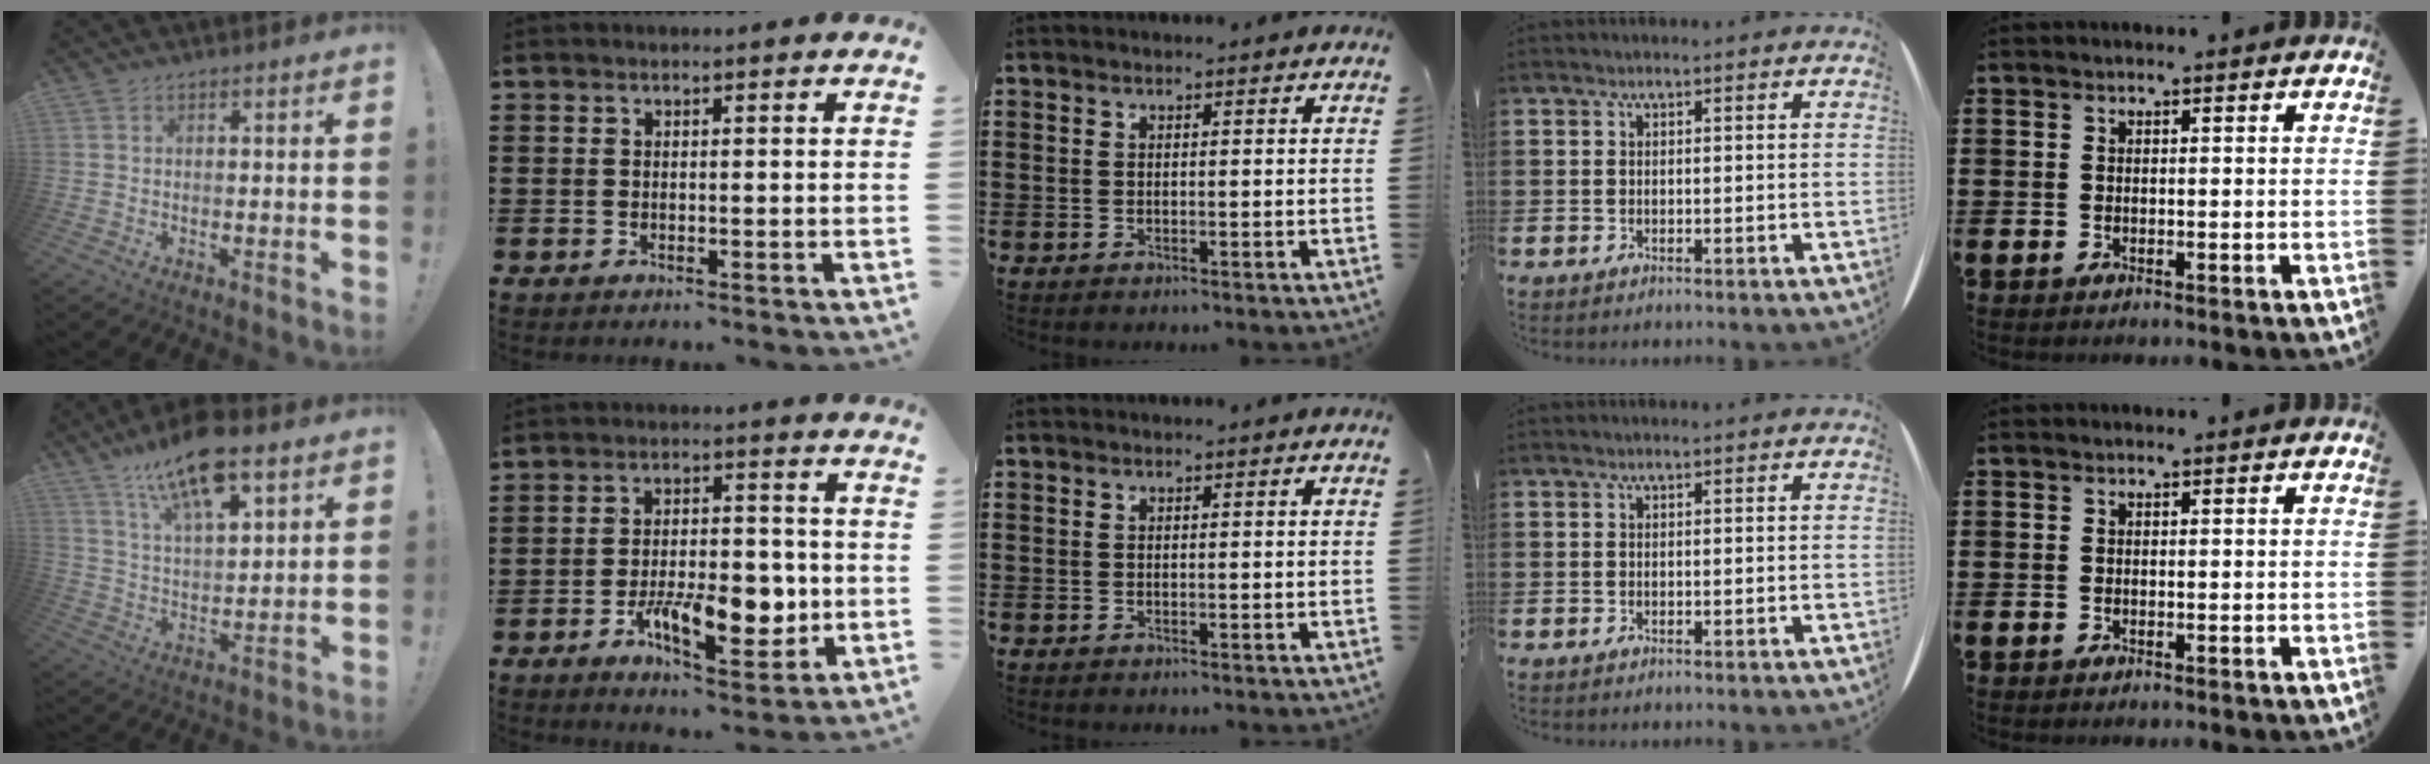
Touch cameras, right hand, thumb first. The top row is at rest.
{"thumb": {"total": 15.9, "force": [10.2, 6.1, 10.6], "torque": [-0.182, -0.050, 0.177]}, "index": {"total": 10.4, "force": [-3.2, 5.0, 8.5], "torque": [-0.138, -0.001, -0.053]}}